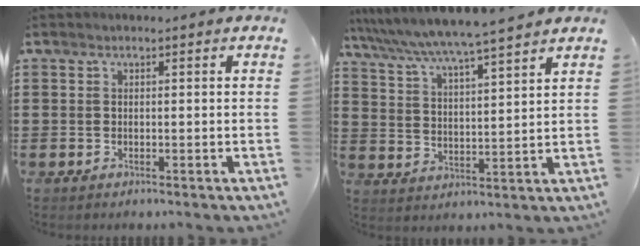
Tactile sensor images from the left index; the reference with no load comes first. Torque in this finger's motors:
{"motor_torque": [1.26, -0.88, 0.54, 0.21]}